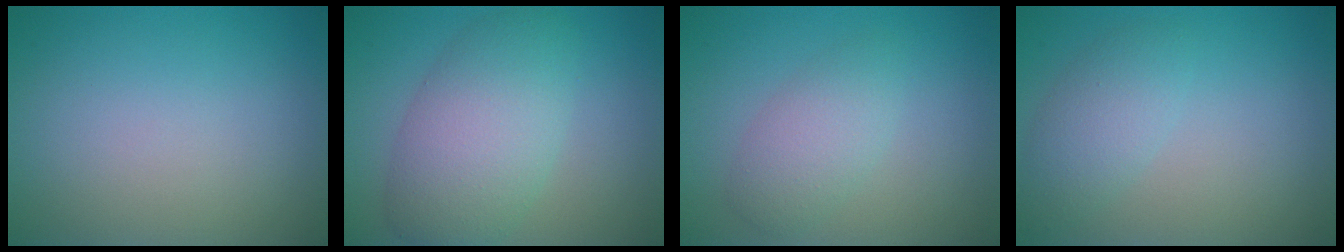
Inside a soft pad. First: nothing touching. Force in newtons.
{"total": 5.4, "press": 5.4, "slide": 0.5}
{"total": 2.9, "press": 2.9, "slide": 0.2}
{"total": 2.8, "press": 2.8, "slide": 0.1}